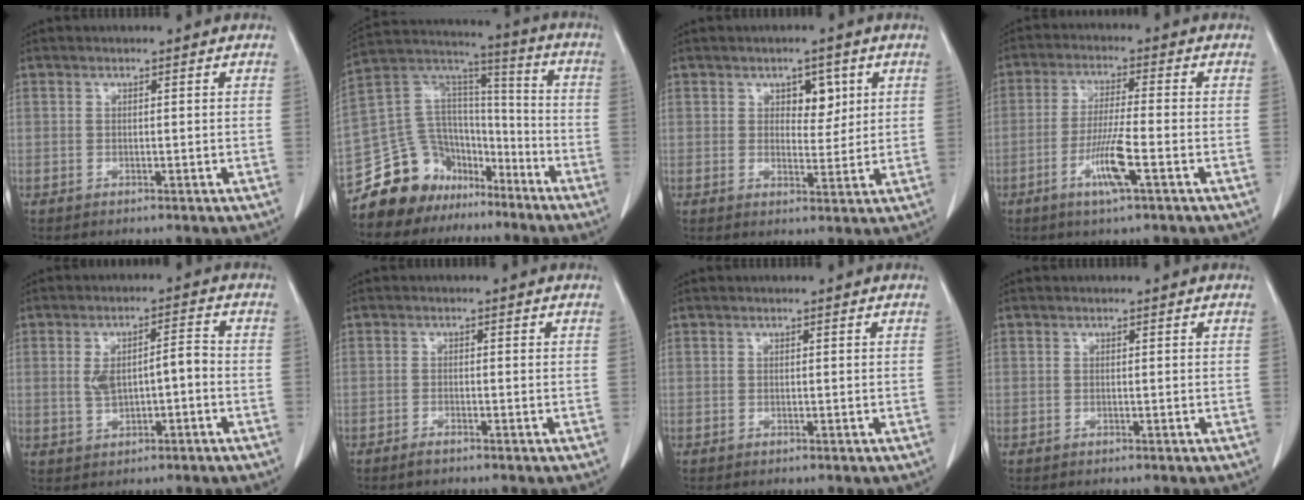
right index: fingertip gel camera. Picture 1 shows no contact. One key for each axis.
{"total": 16.3, "fx": -12.1, "fy": 10.2, "fz": 4.3, "tx": -0.083, "ty": 0.090, "tz": -0.210}
{"total": 4.1, "fx": 1.7, "fy": 2.4, "fz": 2.9, "tx": -0.034, "ty": 0.004, "tz": 0.027}
{"total": 7.1, "fx": -2.9, "fy": -0.1, "fz": 6.4, "tx": -0.125, "ty": -0.010, "tz": -0.054}
{"total": 5.9, "fx": -0.4, "fy": 2.2, "fz": 5.4, "tx": -0.102, "ty": 0.021, "tz": 0.002}
{"total": 1.3, "fx": -1.1, "fy": 0.2, "fz": 0.7, "tx": -0.013, "ty": -0.001, "tz": -0.020}
{"total": 0.0}
{"total": 0.0}